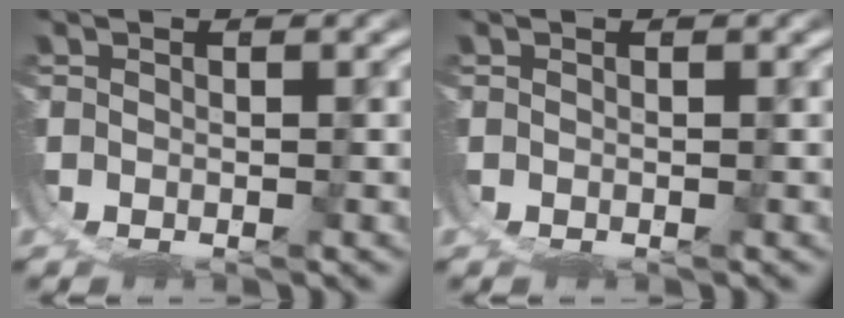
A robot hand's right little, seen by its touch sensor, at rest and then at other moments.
{"total": 0.0}